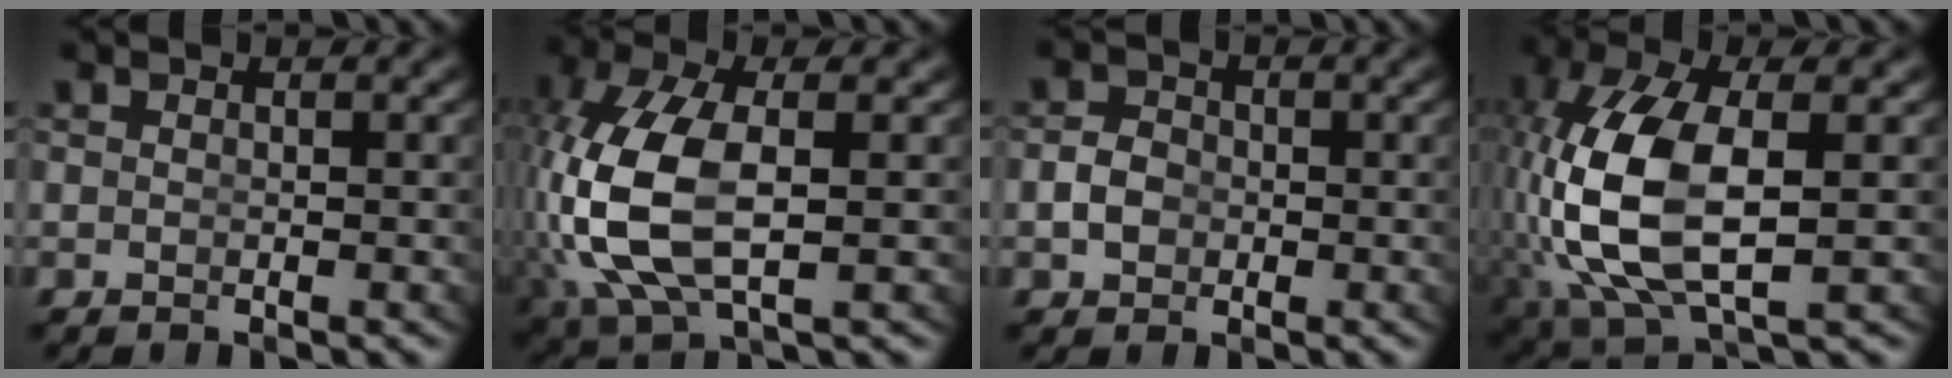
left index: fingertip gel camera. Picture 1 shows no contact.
{"total": 8.1, "force": [0.0, 4.4, 6.8], "torque": [-0.187, -0.027, 0.022]}
{"total": 1.6, "force": [-0.6, 1.3, 0.7], "torque": [-0.014, 0.001, -0.013]}
{"total": 9.3, "force": [-0.2, 4.6, 8.1], "torque": [-0.207, -0.029, 0.020]}